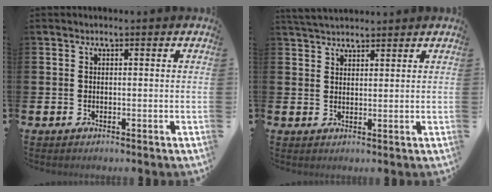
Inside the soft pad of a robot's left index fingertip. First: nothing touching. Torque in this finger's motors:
{"motor_torque": [0.92, -1.22, 0.12, 0.12]}